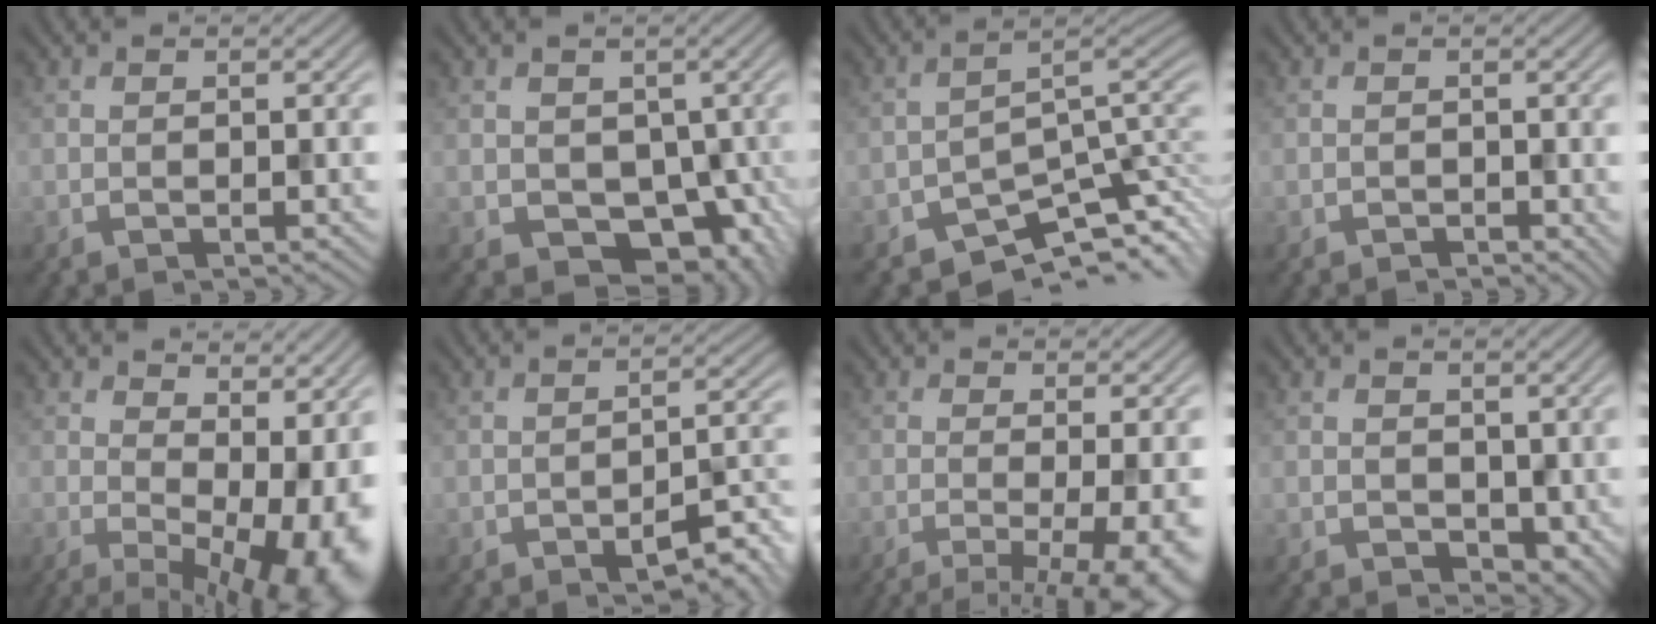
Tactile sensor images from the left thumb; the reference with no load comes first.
{"total": 5.1, "force": [-1.1, 4.4, 2.2], "torque": [-0.041, -0.028, -0.003]}
{"total": 6.5, "force": [-5.1, 2.5, 3.1], "torque": [-0.036, -0.017, -0.081]}
{"total": 0.8, "force": [-0.6, -0.1, -0.6], "torque": [0.012, 0.001, -0.006]}
{"total": 12.5, "force": [0.0, 6.2, 10.9], "torque": [-0.136, -0.020, 0.040]}
{"total": 5.8, "force": [-3.9, 1.3, 4.1], "torque": [-0.063, -0.001, -0.047]}
{"total": 7.6, "force": [-2.8, 2.3, 6.7], "torque": [-0.090, -0.011, -0.022]}
{"total": 2.8, "force": [0.7, 2.4, 1.3], "torque": [-0.029, -0.017, 0.025]}